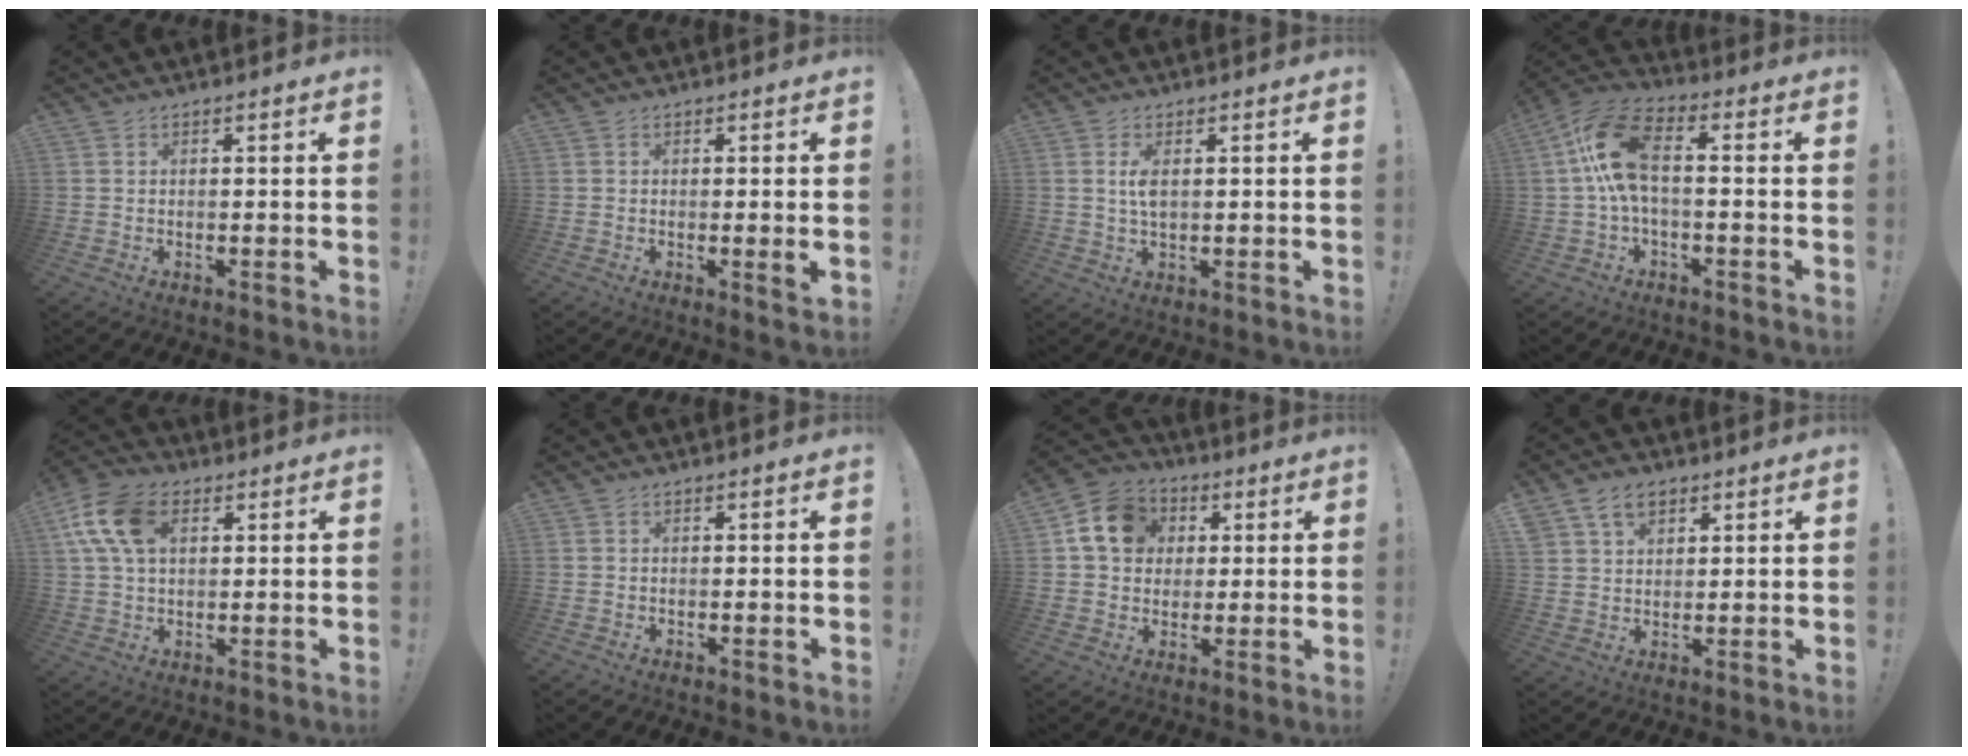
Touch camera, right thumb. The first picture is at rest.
{"total": 2.4, "force": [0.0, 0.0, 2.4], "torque": [-0.036, -0.005, 0.000]}
{"total": 3.6, "force": [0.7, 1.5, 3.3], "torque": [-0.060, -0.005, 0.006]}
{"total": 13.9, "force": [1.0, 6.8, 12.1], "torque": [-0.235, 0.007, 0.018]}
{"total": 13.8, "force": [4.3, 8.8, 9.7], "torque": [-0.187, 0.003, 0.084]}
{"total": 0.0}
{"total": 13.1, "force": [3.9, 11.0, 5.9], "torque": [-0.083, 0.002, 0.080]}
{"total": 7.4, "force": [4.2, 5.0, 3.3], "torque": [-0.048, -0.011, 0.081]}